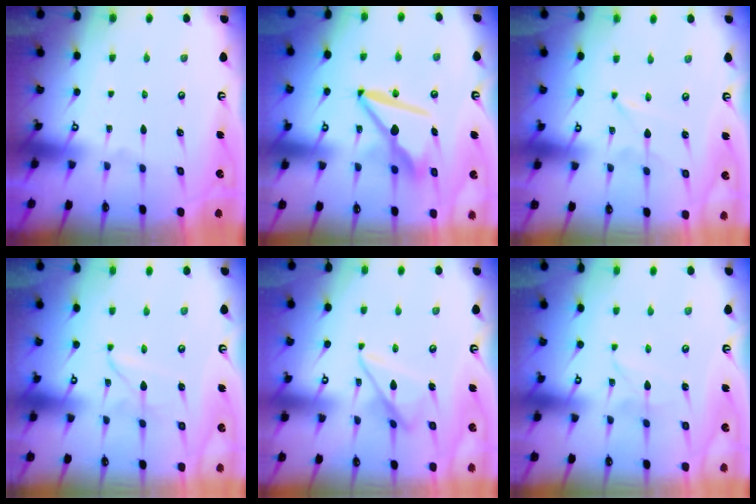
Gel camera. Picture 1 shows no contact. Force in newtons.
{"total": 10.6, "press": 10.5, "slide": 1.4}
{"total": 0.0}
{"total": 1.9, "press": 1.8, "slide": 0.3}
{"total": 10.9, "press": 10.9, "slide": 0.9}
{"total": 2.2, "press": 2.2, "slide": 0.2}